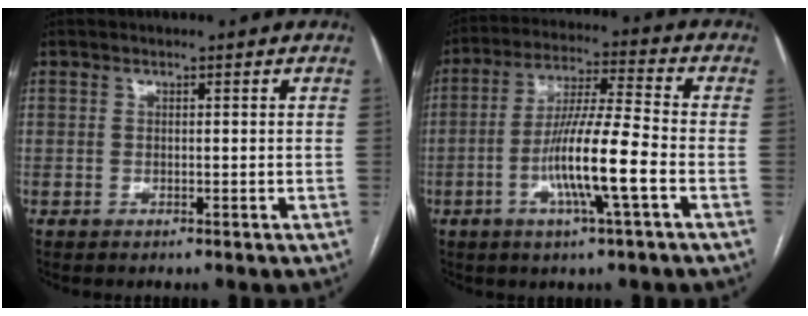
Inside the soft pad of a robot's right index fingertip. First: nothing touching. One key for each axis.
{"total": 11.4, "fx": -3.5, "fy": 0.0, "fz": 10.8, "tx": -0.203, "ty": -0.003, "tz": -0.068}